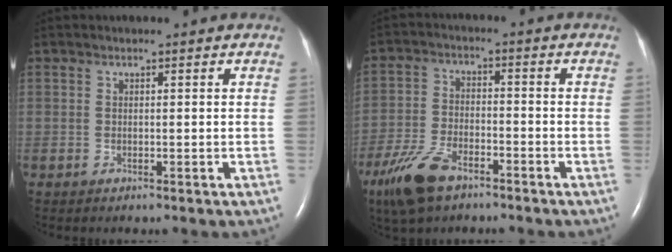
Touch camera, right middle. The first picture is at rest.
{"total": 9.2, "force": [-6.2, 3.7, 5.7], "torque": [-0.131, -0.015, -0.117]}